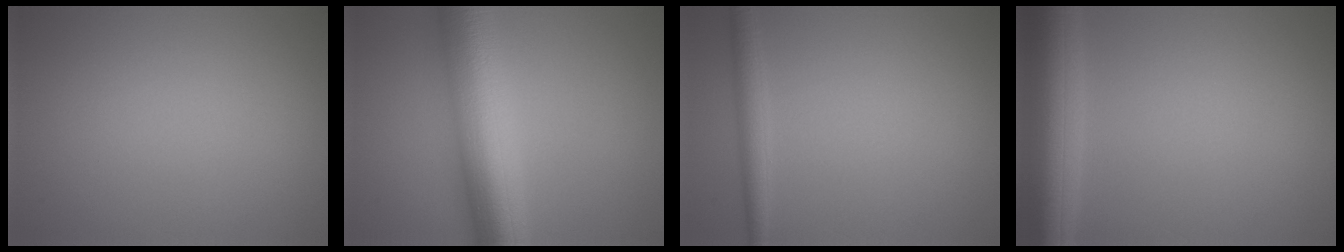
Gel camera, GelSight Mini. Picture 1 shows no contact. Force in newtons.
{"total": 10.7, "press": 10.7, "slide": 0.1}
{"total": 2.2, "press": 2.2, "slide": 0.1}
{"total": 7.5, "press": 7.4, "slide": 0.4}